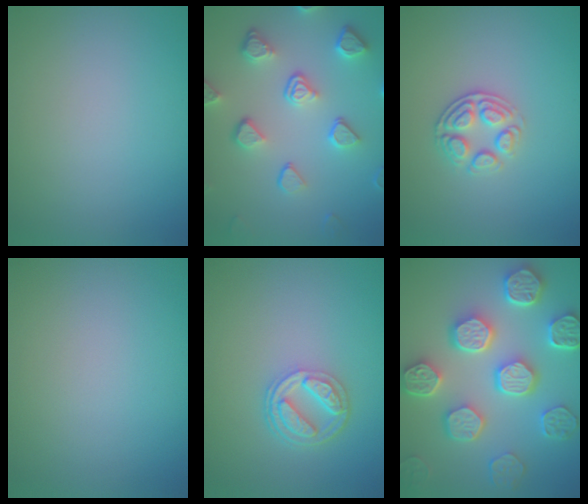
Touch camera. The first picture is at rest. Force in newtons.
{"total": 5.4, "press": 4.1, "slide": 3.4}
{"total": 2.6, "press": 2.4, "slide": 1.1}
{"total": 0.0}
{"total": 3.8, "press": 2.8, "slide": 2.5}
{"total": 8.1, "press": 6.5, "slide": 4.8}